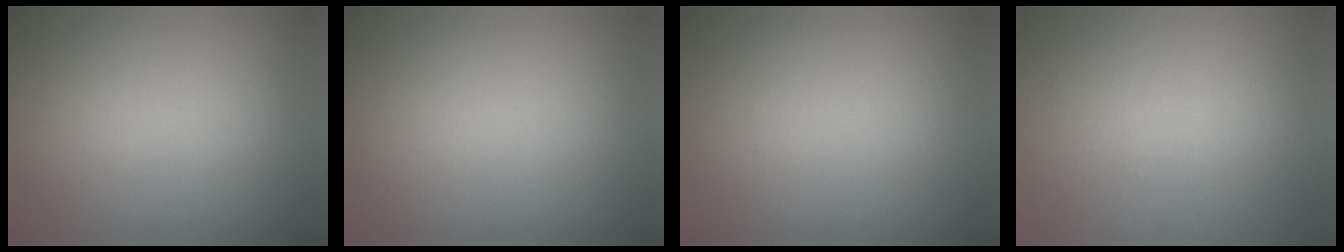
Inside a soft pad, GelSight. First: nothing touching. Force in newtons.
{"total": 0.0}
{"total": 0.0}
{"total": 8.3}